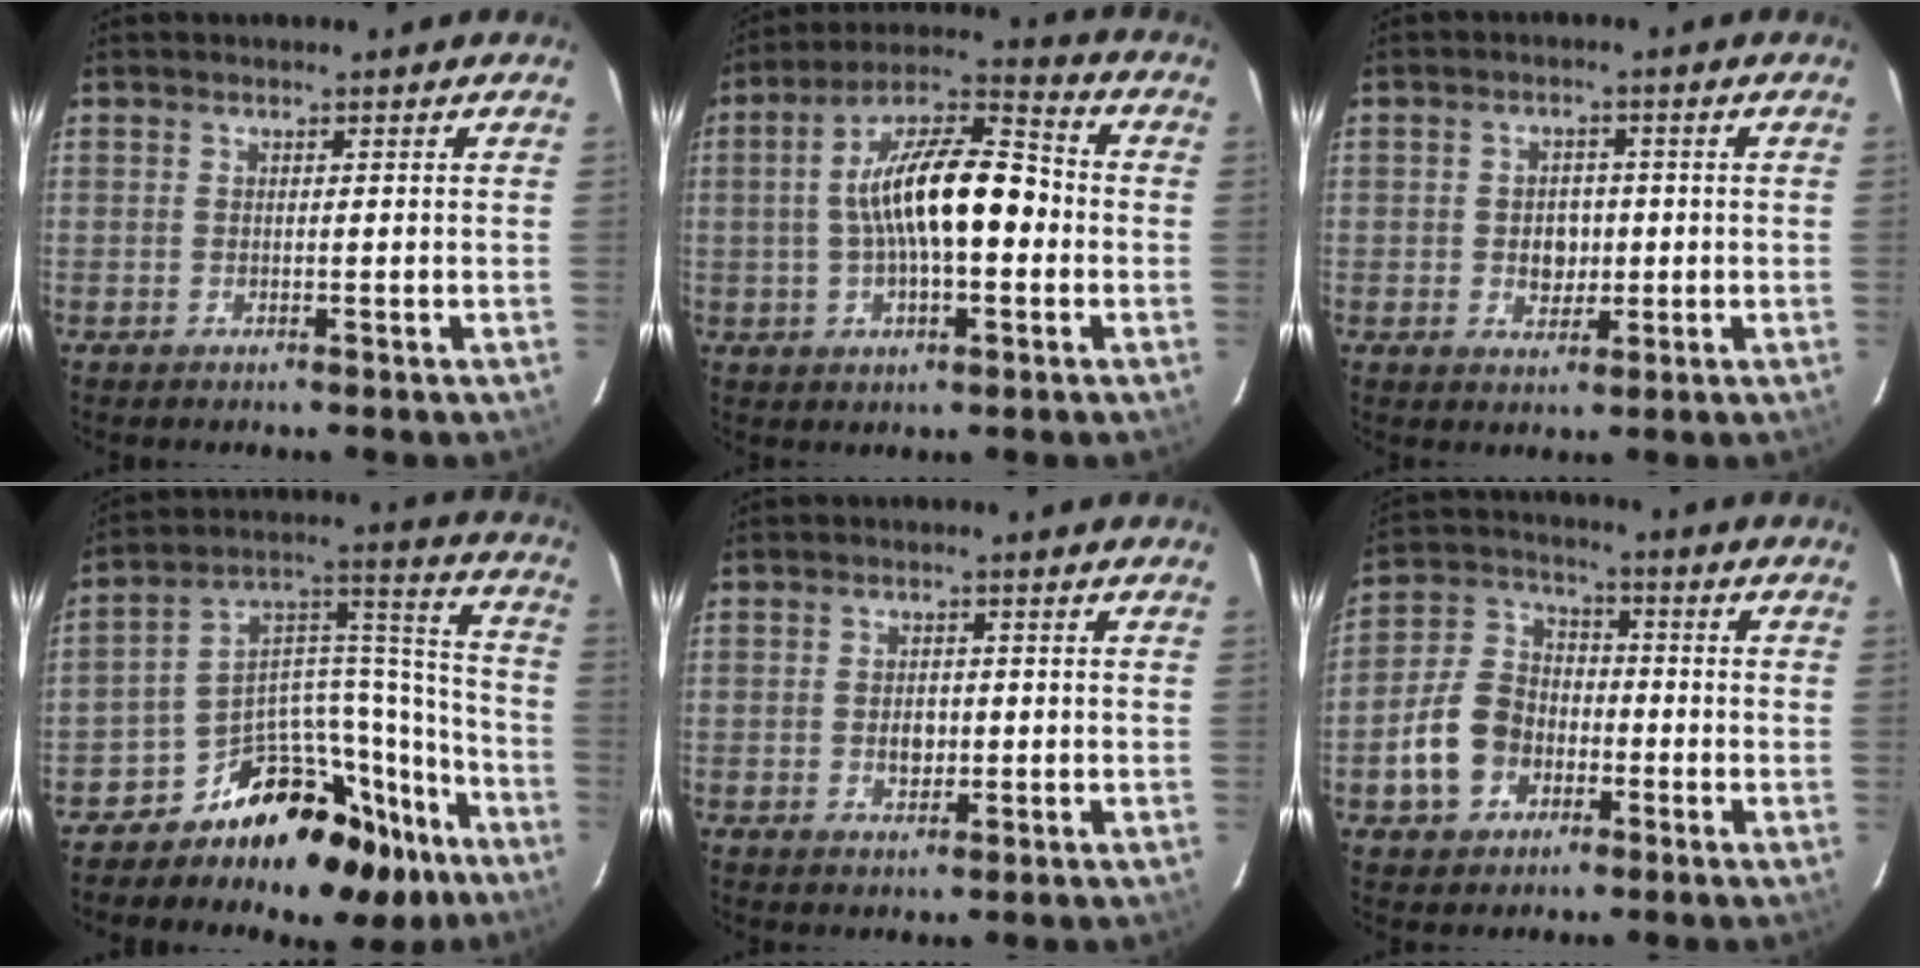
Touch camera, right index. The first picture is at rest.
{"total": 15.5, "force": [-0.9, 5.7, 14.3], "torque": [-0.252, 0.021, -0.021]}
{"total": 4.5, "force": [-0.4, 3.6, 2.6], "torque": [-0.047, 0.006, -0.001]}
{"total": 19.9, "force": [-15.3, 10.2, 7.5], "torque": [-0.091, 0.093, -0.221]}
{"total": 3.4, "force": [-0.6, 2.5, 2.3], "torque": [-0.039, 0.003, -0.007]}
{"total": 10.8, "force": [-4.0, 8.4, 5.5], "torque": [-0.129, 0.030, -0.065]}